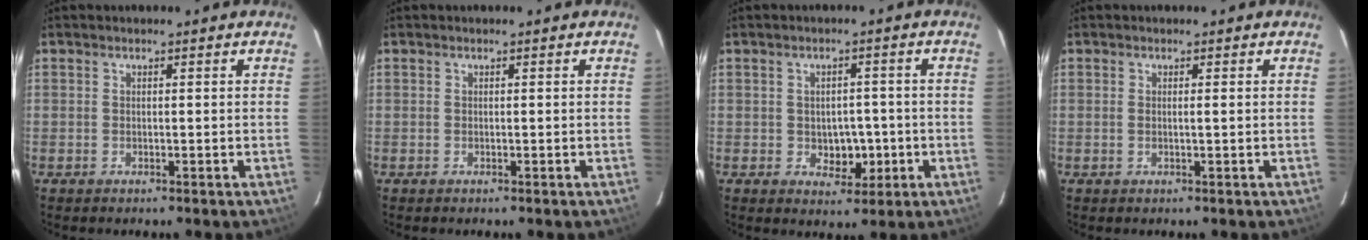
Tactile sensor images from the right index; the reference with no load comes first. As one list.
[{"total": 0.0}, {"total": 4.6, "force": [-1.0, 3.2, 3.1], "torque": [-0.033, 0.007, -0.005]}, {"total": 0.9, "force": [0.0, 0.0, 0.9], "torque": [-0.021, 0.000, 0.000]}]